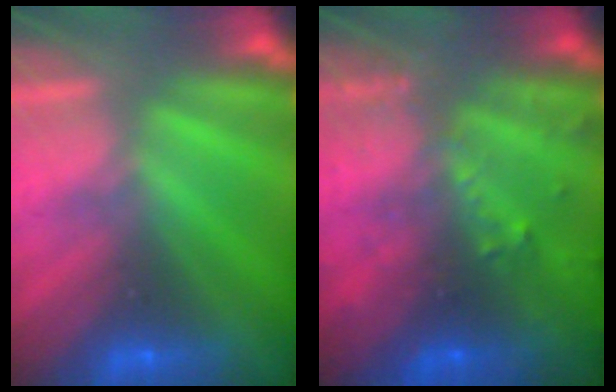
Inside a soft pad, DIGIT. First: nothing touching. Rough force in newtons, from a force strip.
{"total": 7.8}